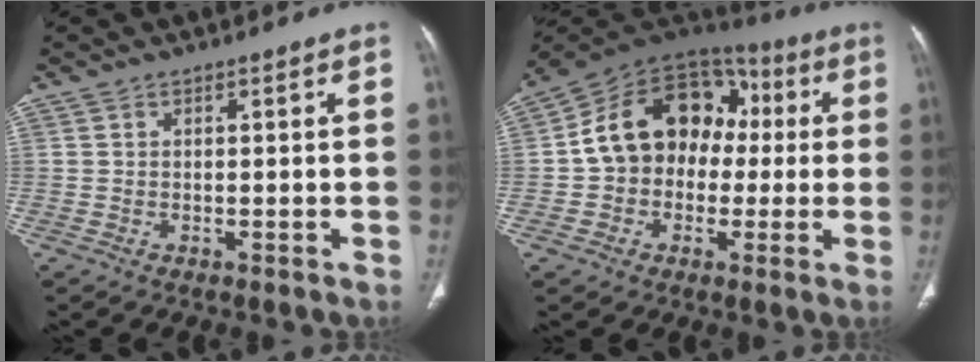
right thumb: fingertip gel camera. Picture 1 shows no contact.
{"total": 17.8, "force": [0.7, 13.9, 11.0], "torque": [-0.137, 0.051, 0.000]}